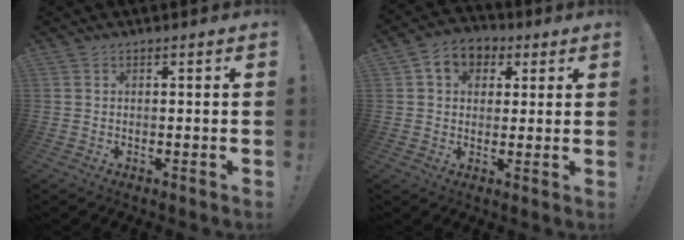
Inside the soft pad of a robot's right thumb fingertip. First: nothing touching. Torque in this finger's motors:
{"motor_torque": [0.59, 1.76, 0.21, 0.08, 0.00]}